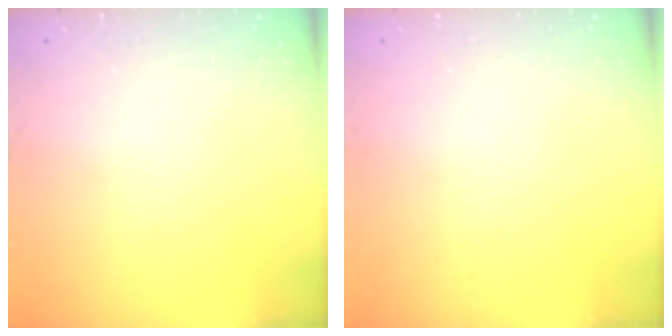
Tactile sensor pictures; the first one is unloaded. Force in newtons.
{"total": 0.0}